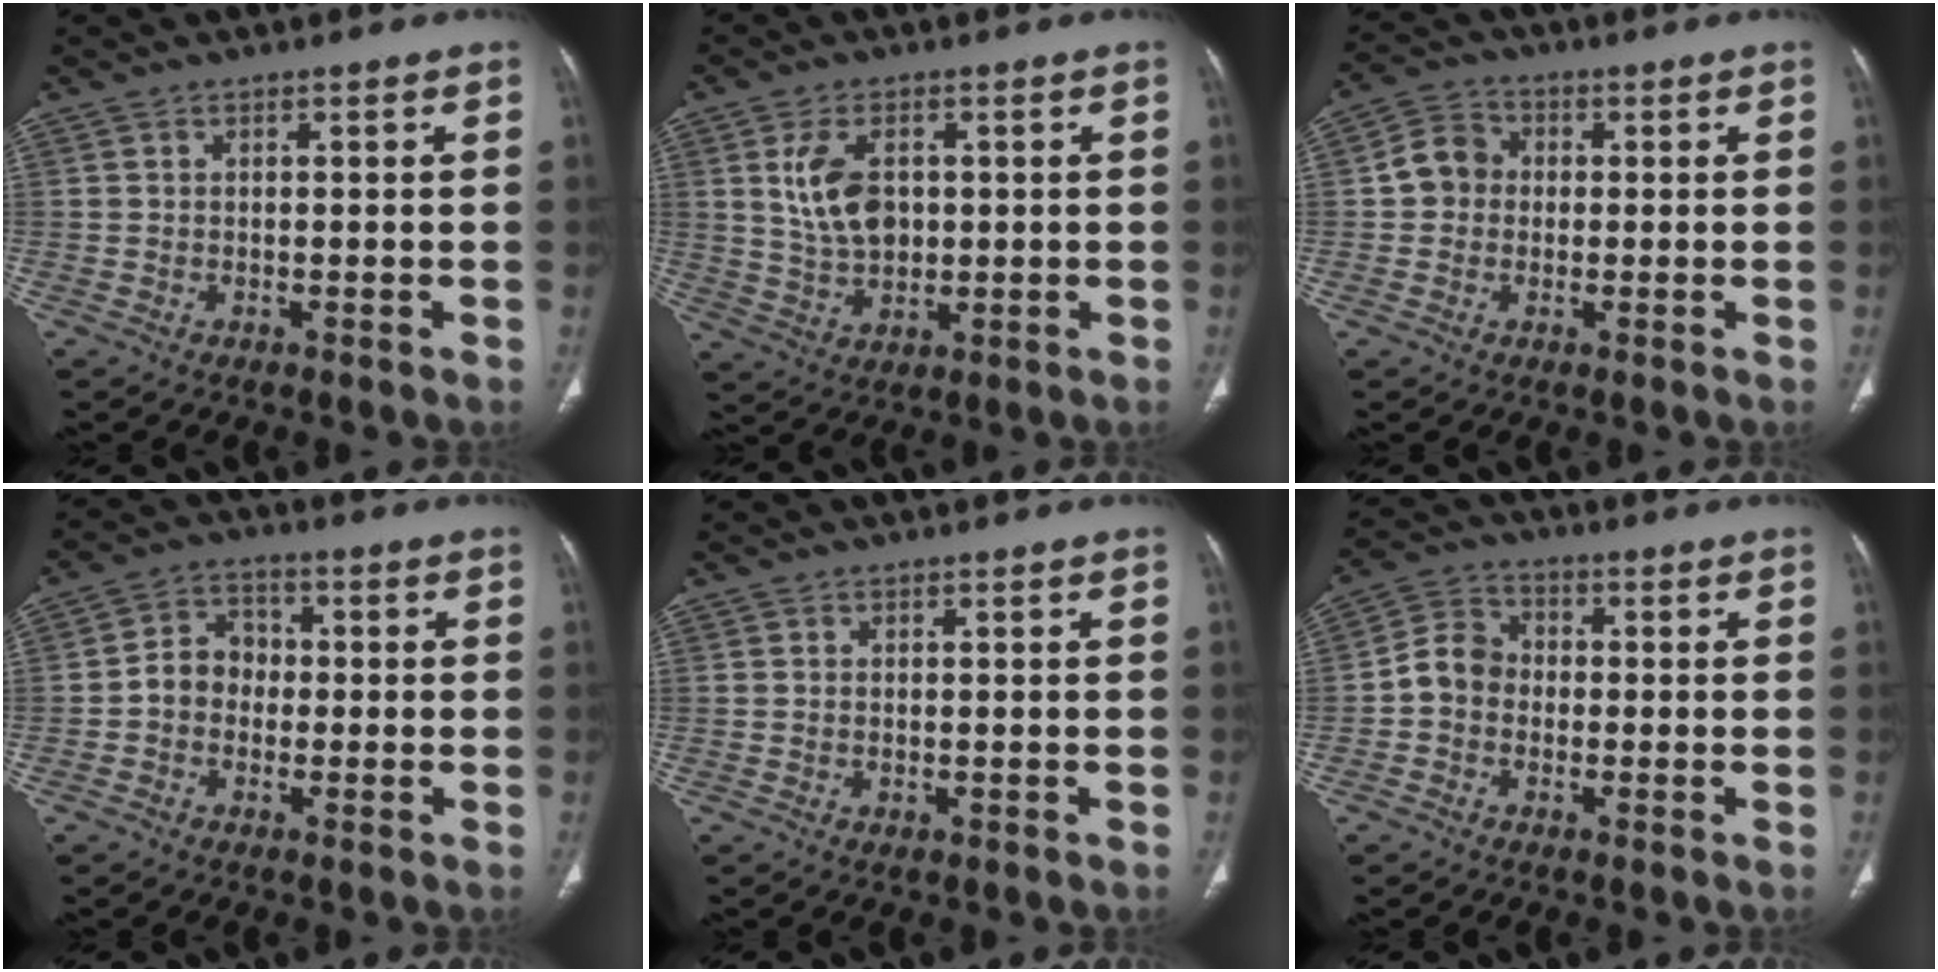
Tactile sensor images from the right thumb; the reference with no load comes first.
{"total": 8.6, "force": [1.7, 5.5, 6.4], "torque": [-0.110, -0.004, 0.041]}
{"total": 5.8, "force": [0.0, 5.3, 2.5], "torque": [-0.027, 0.015, -0.010]}
{"total": 5.9, "force": [-1.0, 5.0, 3.0], "torque": [-0.030, 0.025, -0.030]}
{"total": 0.6, "force": [-0.2, 0.3, 0.4], "torque": [-0.011, -0.001, 0.000]}
{"total": 6.4, "force": [-1.2, 5.4, 3.1], "torque": [-0.038, 0.024, -0.036]}